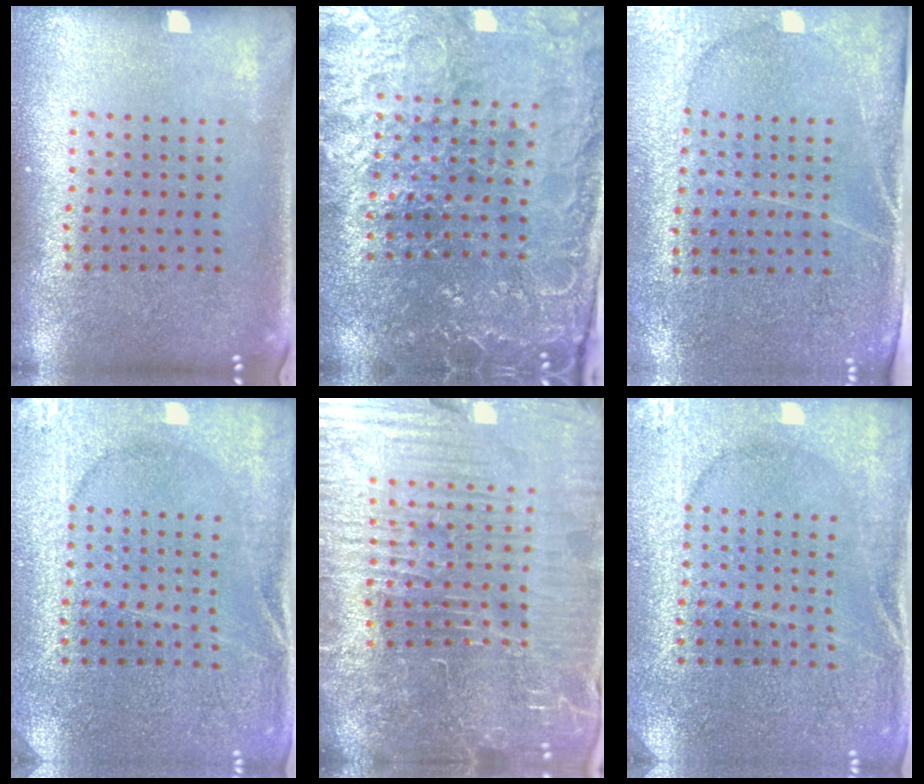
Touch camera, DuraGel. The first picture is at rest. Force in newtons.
{"total": 4.1, "press": 4.0, "slide": 0.8}
{"total": 2.9, "press": 2.7, "slide": 1.2}
{"total": 2.9, "press": 2.9, "slide": 0.3}
{"total": 7.3, "press": 6.5, "slide": 3.4}
{"total": 2.9, "press": 2.9, "slide": 0.3}